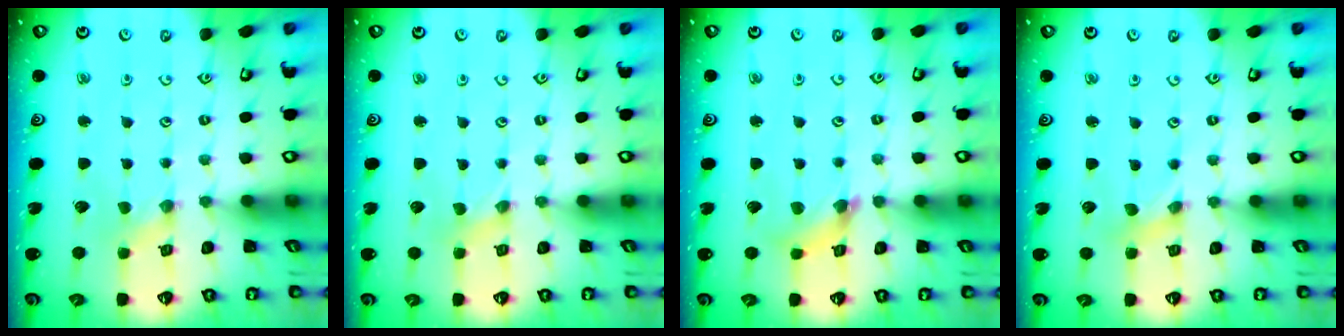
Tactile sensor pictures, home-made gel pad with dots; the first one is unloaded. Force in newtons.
{"total": 0.0}
{"total": 4.8, "press": 4.8, "slide": 0.5}
{"total": 0.9, "press": 0.8, "slide": 0.3}